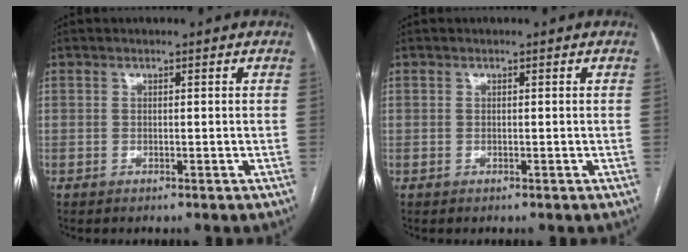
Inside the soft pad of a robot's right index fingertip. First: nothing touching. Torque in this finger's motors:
{"motor_torque": [0.05, 0.04, 0.03, 0.00]}